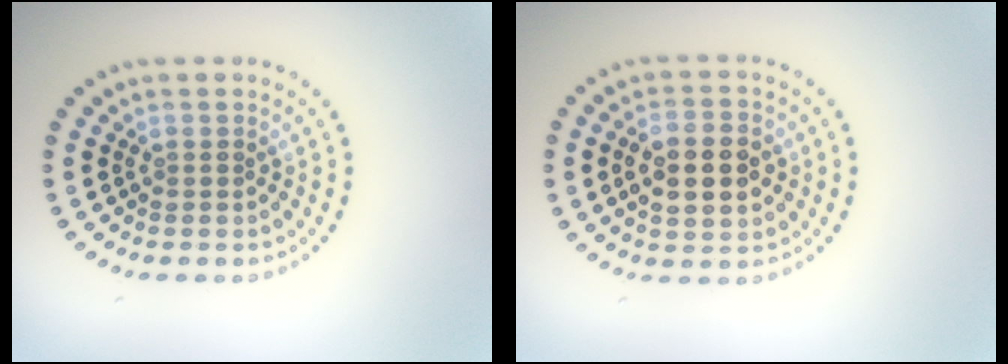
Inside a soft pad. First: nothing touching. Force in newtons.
{"total": 5.2, "press": 5.2, "slide": 0.2}